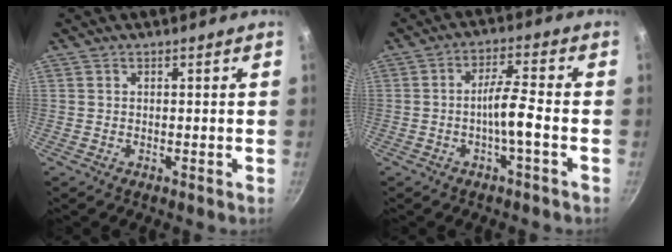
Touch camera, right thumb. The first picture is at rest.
{"total": 6.0, "force": [-1.8, 0.5, 5.7], "torque": [-0.109, 0.027, -0.034]}